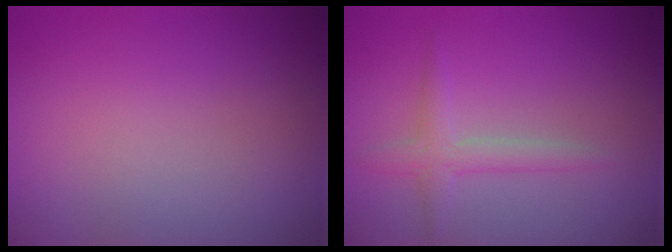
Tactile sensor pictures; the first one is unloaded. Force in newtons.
{"total": 2.0, "press": 2.0, "slide": 0.1}